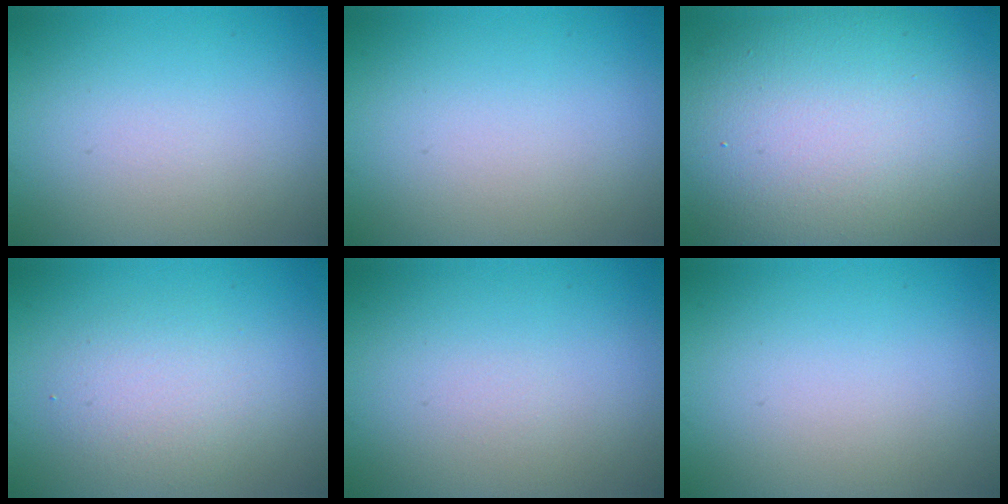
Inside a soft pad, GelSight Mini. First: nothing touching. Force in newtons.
{"total": 0.0}
{"total": 13.4, "press": 13.4, "slide": 1.0}
{"total": 2.9, "press": 2.9, "slide": 0.3}
{"total": 0.0}
{"total": 0.0}